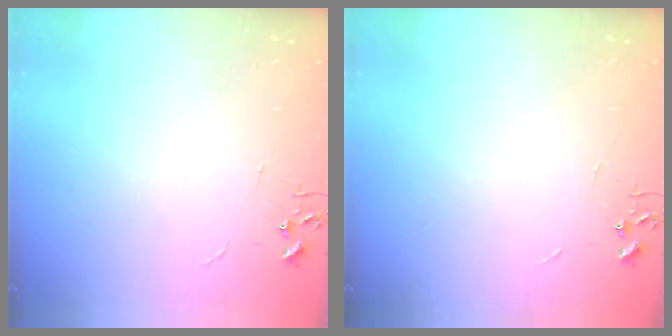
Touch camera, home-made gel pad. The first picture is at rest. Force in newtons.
{"total": 0.0}